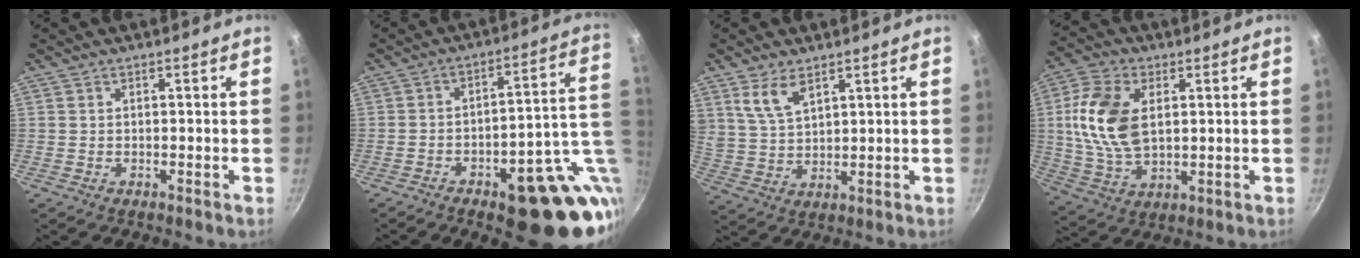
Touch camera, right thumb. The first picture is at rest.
{"total": 20.4, "force": [-4.9, 7.9, 18.2], "torque": [-0.179, 0.020, -0.053]}
{"total": 6.9, "force": [4.1, 3.3, 4.3], "torque": [-0.077, -0.022, 0.090]}
{"total": 14.3, "force": [2.5, 8.7, 11.1], "torque": [-0.205, -0.005, 0.048]}